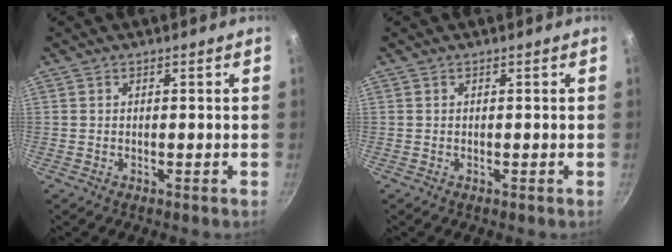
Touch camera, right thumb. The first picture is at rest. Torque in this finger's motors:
{"motor_torque": [0.00, 0.00, 0.00, 0.00, 0.00]}